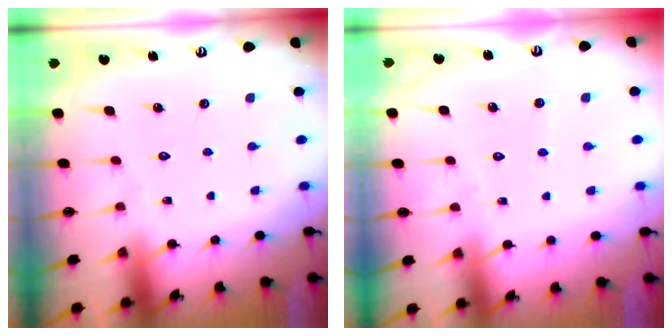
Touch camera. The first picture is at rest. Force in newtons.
{"total": 2.9, "press": 2.9, "slide": 0.3}